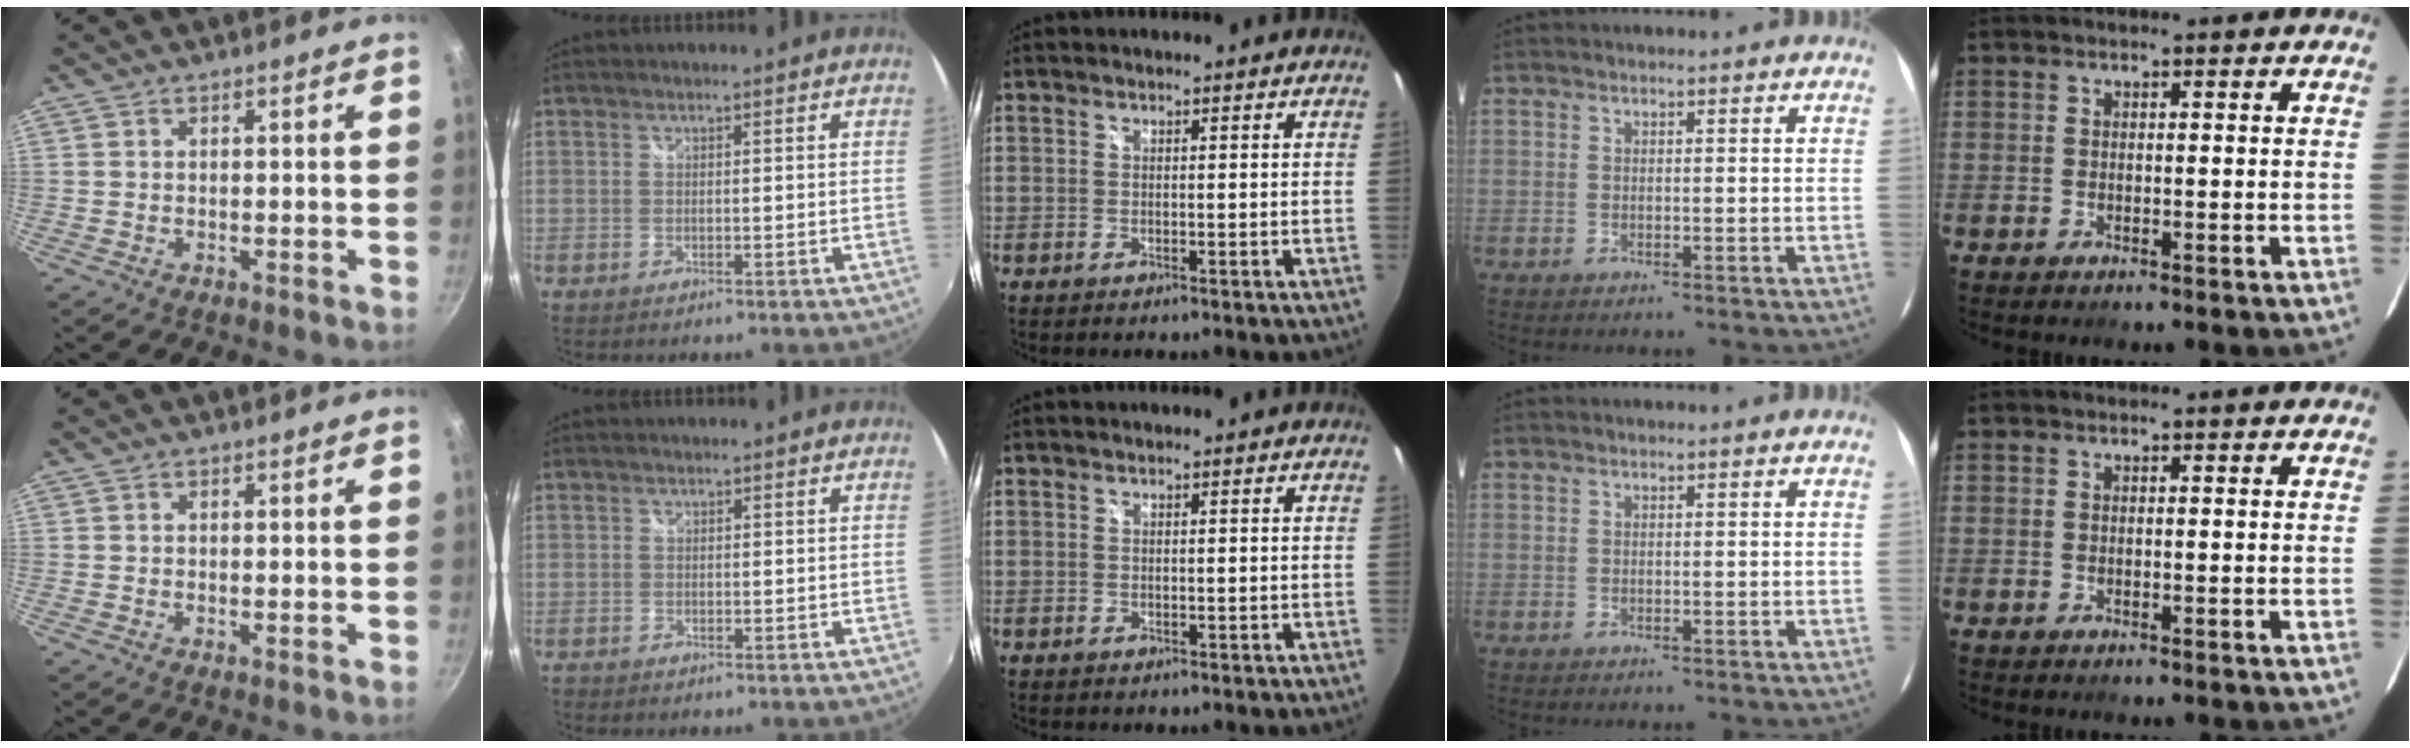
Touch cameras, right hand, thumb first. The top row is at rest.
{"index": {"total": 0.9, "force": [-0.4, 0.8, 0.0], "torque": [-0.004, 0.001, -0.007]}}